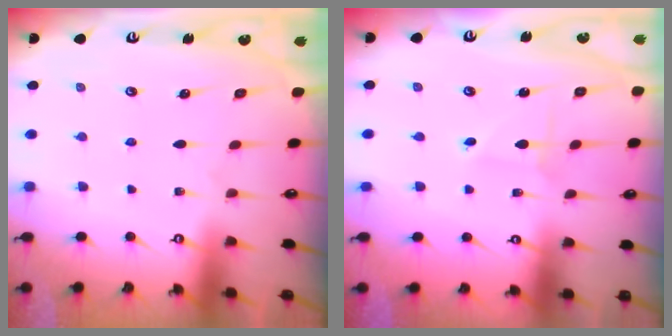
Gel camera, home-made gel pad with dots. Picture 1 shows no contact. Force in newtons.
{"total": 2.0, "press": 2.0, "slide": 0.2}